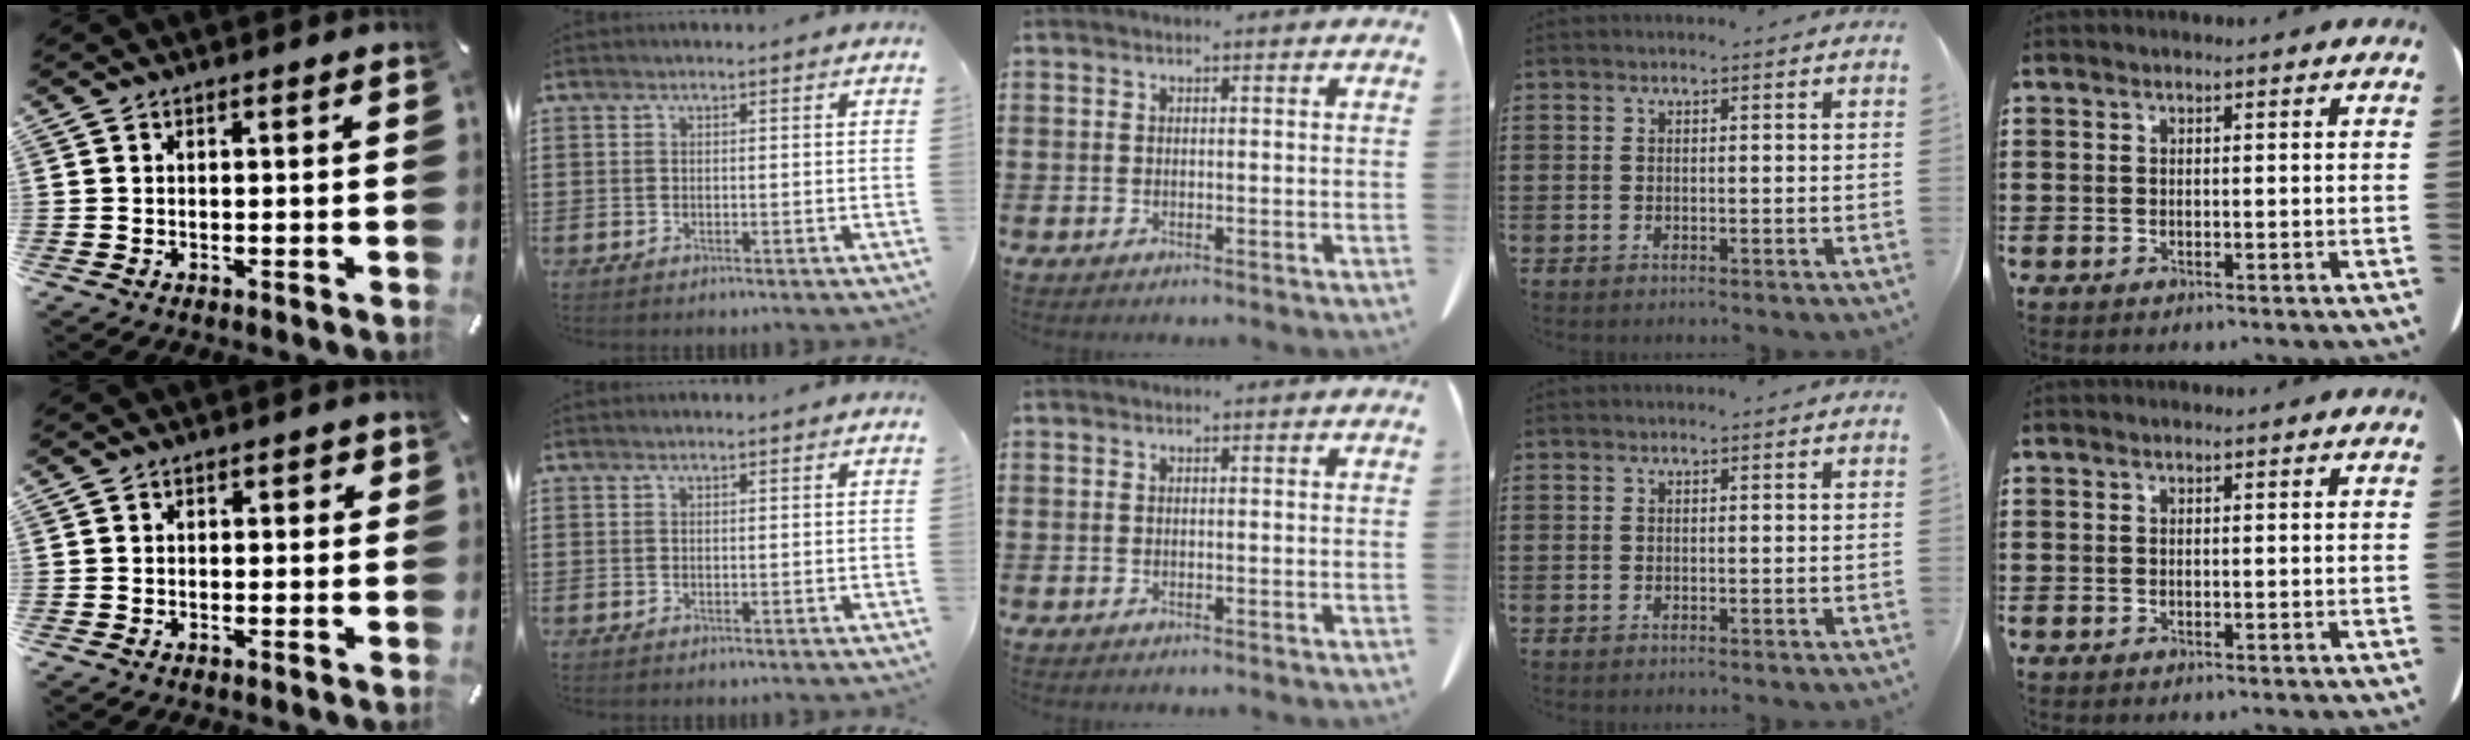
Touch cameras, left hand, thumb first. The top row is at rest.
{"thumb": {"total": 1.2, "force": [-0.4, 1.0, 0.6], "torque": [-0.012, 0.006, -0.009]}}